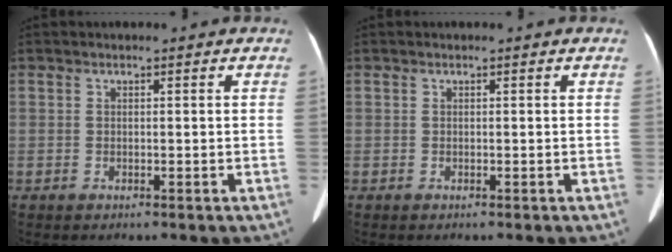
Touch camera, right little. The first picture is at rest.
{"total": 0.0}